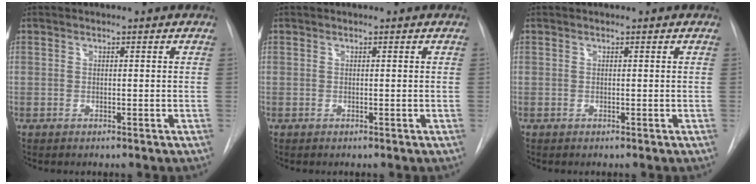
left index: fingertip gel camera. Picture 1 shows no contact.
{"total": 0.0}
{"total": 0.0}